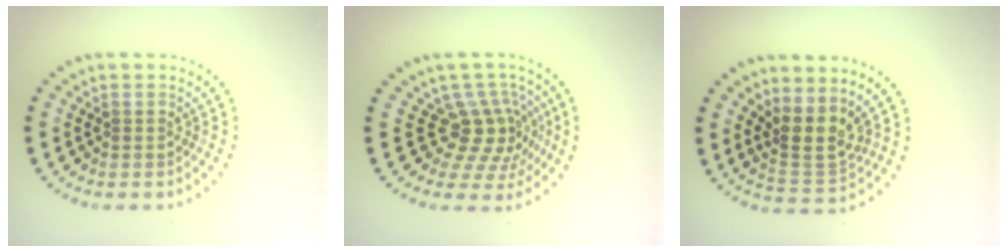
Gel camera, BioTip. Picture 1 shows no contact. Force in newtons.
{"total": 4.2, "press": 3.0, "slide": 2.9}
{"total": 3.5, "press": 2.7, "slide": 2.3}